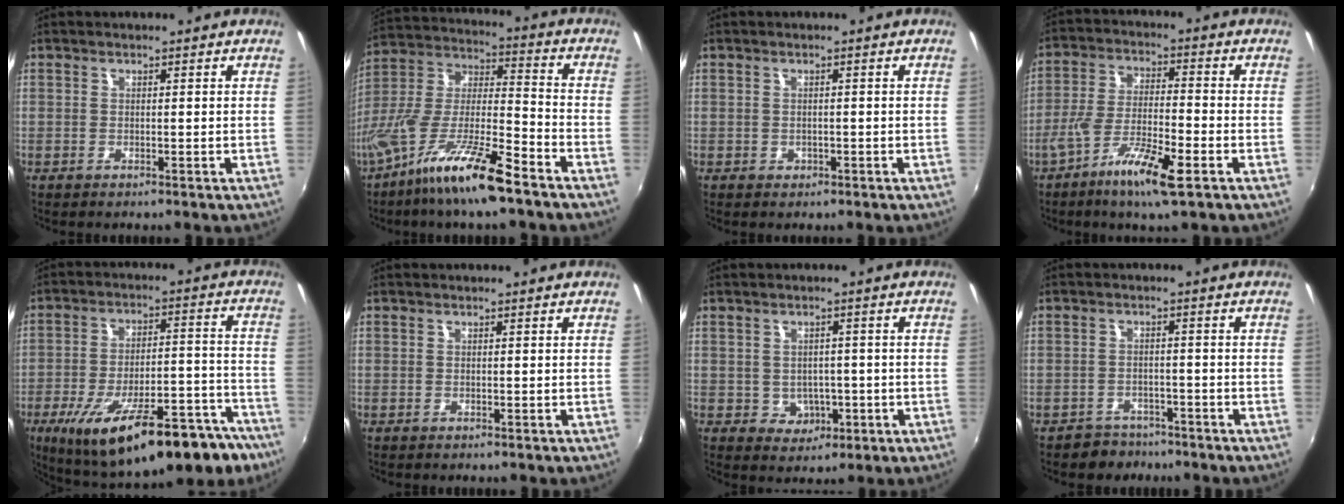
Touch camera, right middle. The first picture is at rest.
{"total": 16.8, "force": [-11.0, 2.4, 12.5], "torque": [-0.240, -0.023, -0.208]}
{"total": 1.2, "force": [-0.5, 1.0, 0.3], "torque": [-0.005, -0.003, -0.004]}
{"total": 10.0, "force": [-5.7, 1.2, 8.1], "torque": [-0.163, -0.011, -0.109]}
{"total": 26.1, "force": [-17.0, 8.7, 17.8], "torque": [-0.284, -0.029, -0.228]}
{"total": 0.0}
{"total": 4.6, "force": [-0.8, 4.2, 1.6], "torque": [-0.036, 0.007, 0.003]}
{"total": 4.6, "force": [-3.7, 2.7, 0.1], "torque": [-0.014, 0.008, -0.059]}